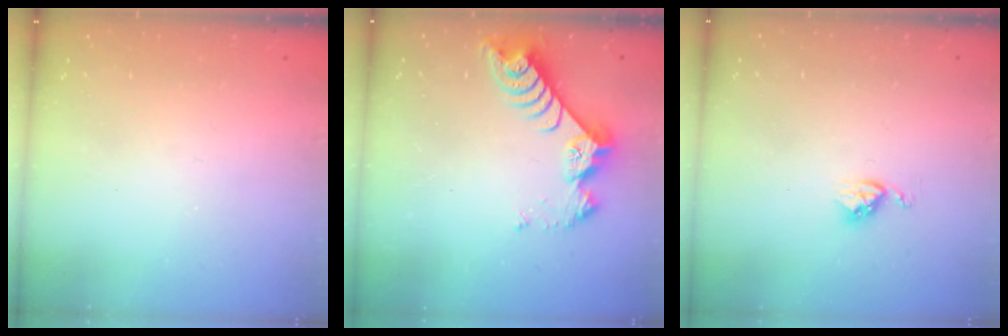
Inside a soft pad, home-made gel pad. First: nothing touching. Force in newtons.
{"total": 9.4, "press": 9.3, "slide": 0.8}
{"total": 3.6, "press": 3.6, "slide": 0.4}